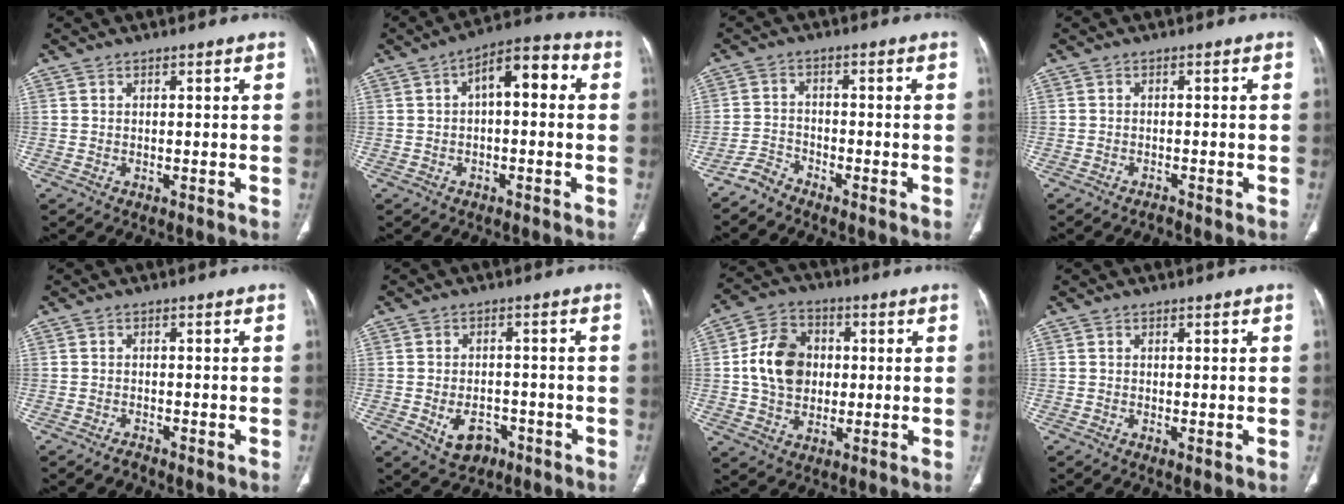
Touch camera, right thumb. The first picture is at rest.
{"total": 8.8, "force": [1.2, 4.2, 7.7], "torque": [-0.094, 0.034, 0.008]}
{"total": 2.9, "force": [-2.8, 0.6, 0.0], "torque": [0.000, 0.005, -0.062]}
{"total": 0.8, "force": [-0.8, 0.2, 0.2], "torque": [-0.008, 0.005, -0.014]}
{"total": 1.2, "force": [-1.0, 0.4, 0.4], "torque": [-0.012, 0.002, -0.021]}
{"total": 6.0, "force": [-2.6, 4.2, 3.3], "torque": [-0.043, 0.018, -0.033]}
{"total": 12.3, "force": [0.7, 9.8, 7.5], "torque": [-0.111, 0.013, 0.011]}
{"total": 0.9, "force": [-0.2, 0.3, 0.9], "torque": [-0.019, -0.005, -0.003]}